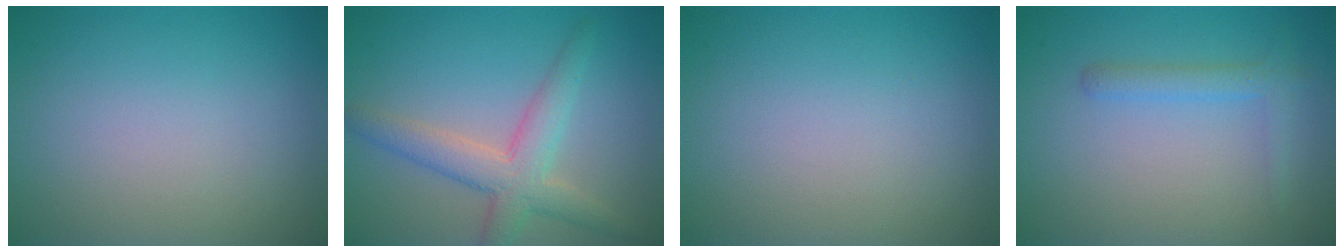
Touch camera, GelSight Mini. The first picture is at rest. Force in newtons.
{"total": 4.4, "press": 4.4, "slide": 0.3}
{"total": 0.0}
{"total": 1.9, "press": 1.9, "slide": 0.1}